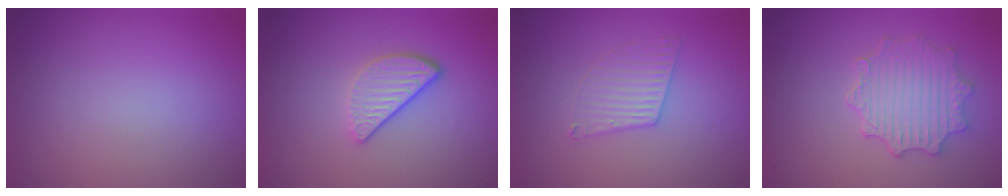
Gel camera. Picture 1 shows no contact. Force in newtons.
{"total": 3.3, "press": 2.7, "slide": 1.9}
{"total": 2.5, "press": 2.5, "slide": 0.2}
{"total": 4.5, "press": 3.8, "slide": 2.4}